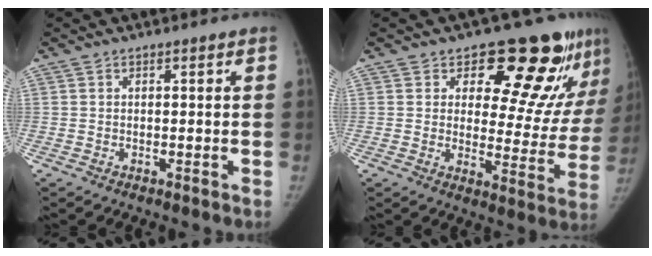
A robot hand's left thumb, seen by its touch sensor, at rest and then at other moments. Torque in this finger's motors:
{"motor_torque": [0.06, 0.14, 1.04, -0.78, 0.02]}